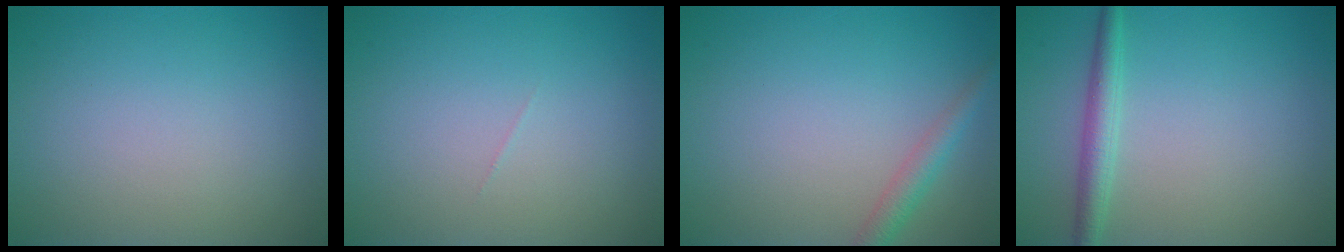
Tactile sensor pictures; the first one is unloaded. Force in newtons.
{"total": 0.0}
{"total": 2.0, "press": 2.0, "slide": 0.0}
{"total": 2.3, "press": 2.3, "slide": 0.1}